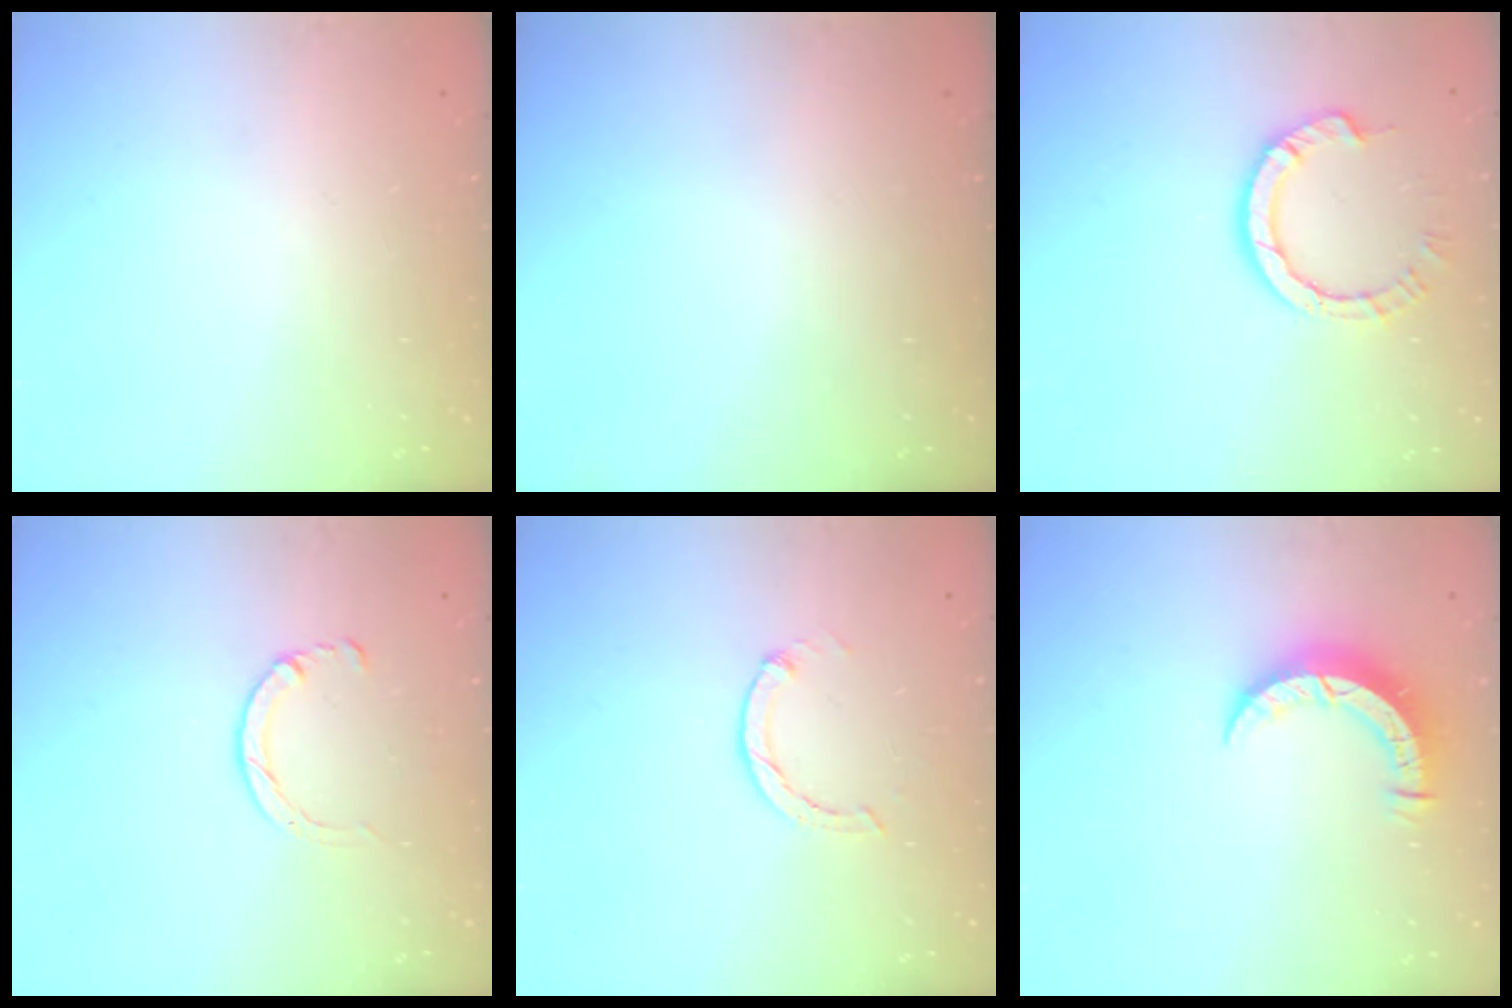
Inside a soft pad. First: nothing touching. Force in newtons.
{"total": 0.0}
{"total": 8.3, "press": 8.3, "slide": 0.9}
{"total": 2.9, "press": 2.8, "slide": 0.4}
{"total": 0.0}
{"total": 6.3, "press": 6.3, "slide": 0.6}